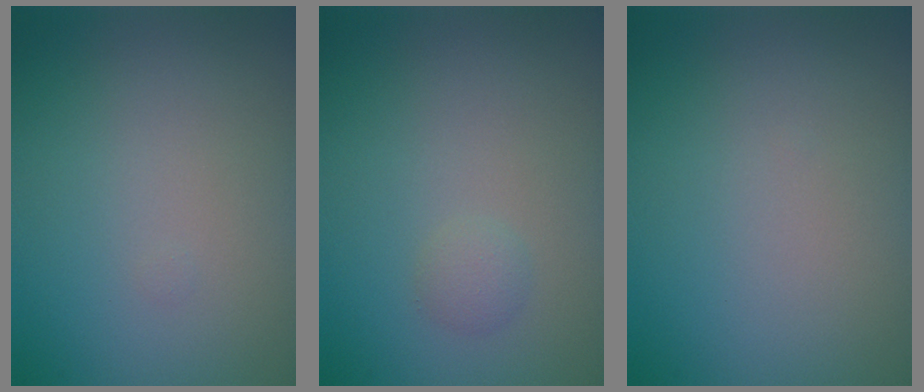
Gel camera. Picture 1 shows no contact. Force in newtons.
{"total": 1.0, "press": 1.0, "slide": 0.1}
{"total": 0.0}